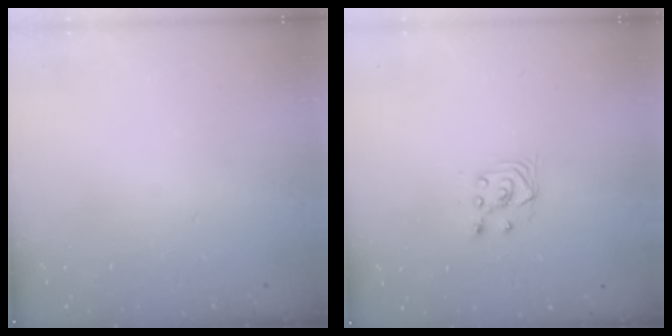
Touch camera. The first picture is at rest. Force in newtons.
{"total": 2.9, "press": 2.7, "slide": 1.0}